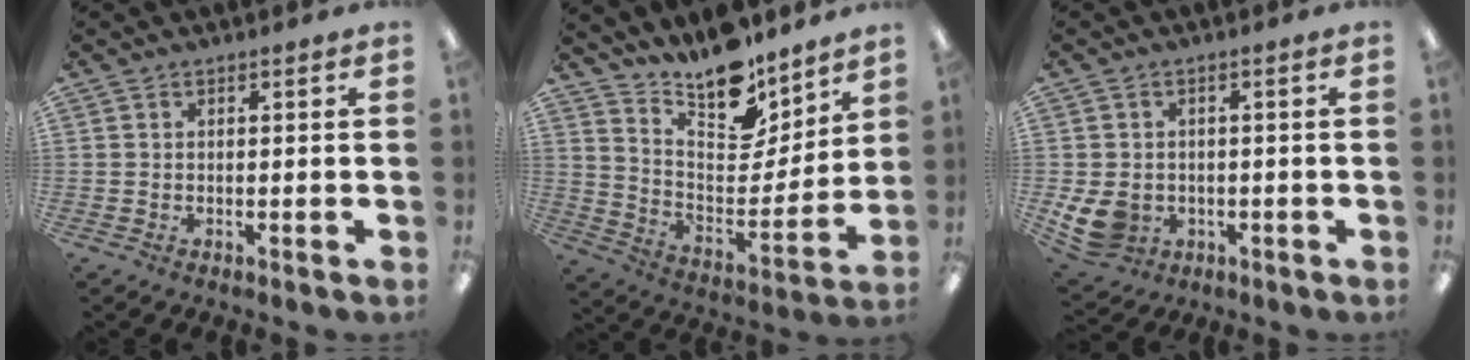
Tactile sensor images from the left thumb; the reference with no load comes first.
{"total": 14.7, "force": [13.2, 4.7, 4.4], "torque": [-0.079, -0.122, 0.234]}
{"total": 7.3, "force": [-1.4, 6.0, 3.9], "torque": [-0.092, 0.006, -0.023]}